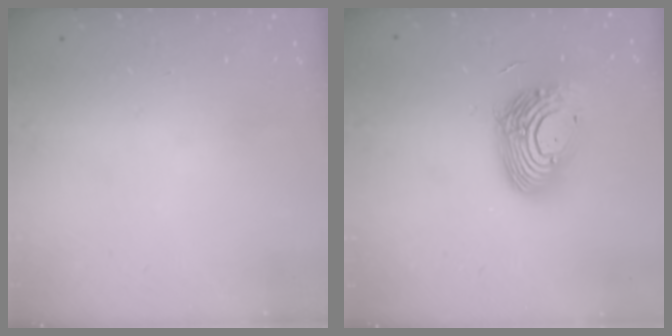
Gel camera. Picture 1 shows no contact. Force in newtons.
{"total": 15.5, "press": 15.5, "slide": 1.4}